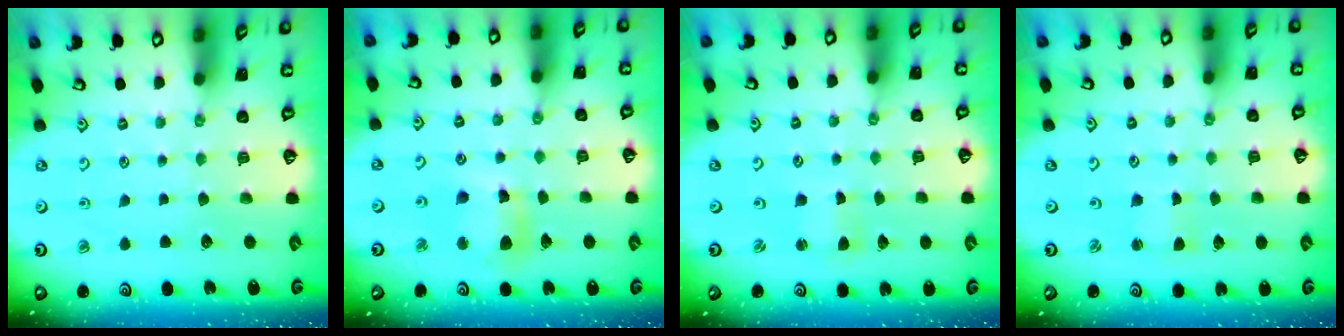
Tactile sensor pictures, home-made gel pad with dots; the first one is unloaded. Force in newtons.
{"total": 10.7, "press": 10.6, "slide": 1.3}
{"total": 1.4, "press": 1.4, "slide": 0.3}
{"total": 1.7, "press": 1.7, "slide": 0.1}